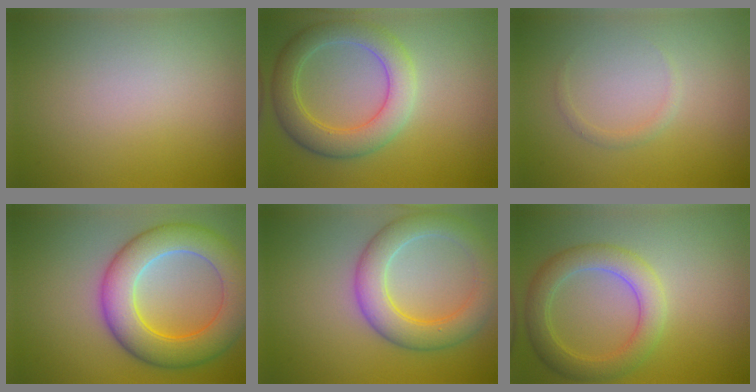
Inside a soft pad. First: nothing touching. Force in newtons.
{"total": 5.4, "press": 5.4, "slide": 0.2}
{"total": 0.8, "press": 0.8, "slide": 0.0}
{"total": 8.7, "press": 8.7, "slide": 0.4}
{"total": 5.7, "press": 5.7, "slide": 0.2}
{"total": 4.4, "press": 4.4, "slide": 0.2}